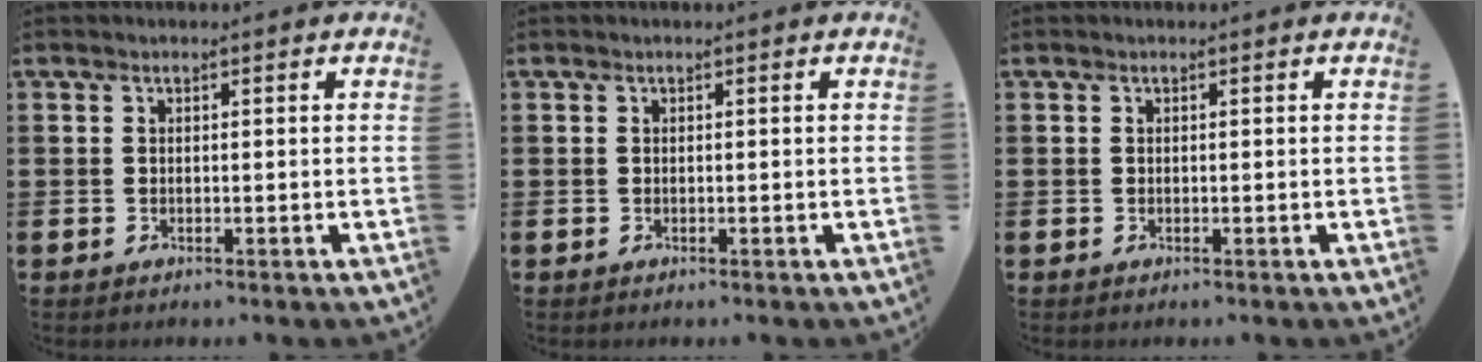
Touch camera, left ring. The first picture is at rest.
{"total": 0.0}
{"total": 0.0}